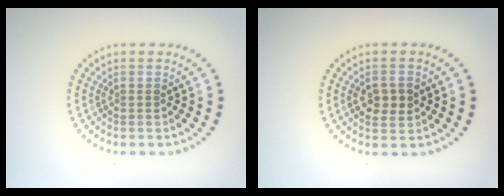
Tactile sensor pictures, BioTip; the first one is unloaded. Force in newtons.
{"total": 2.4, "press": 2.4, "slide": 0.2}